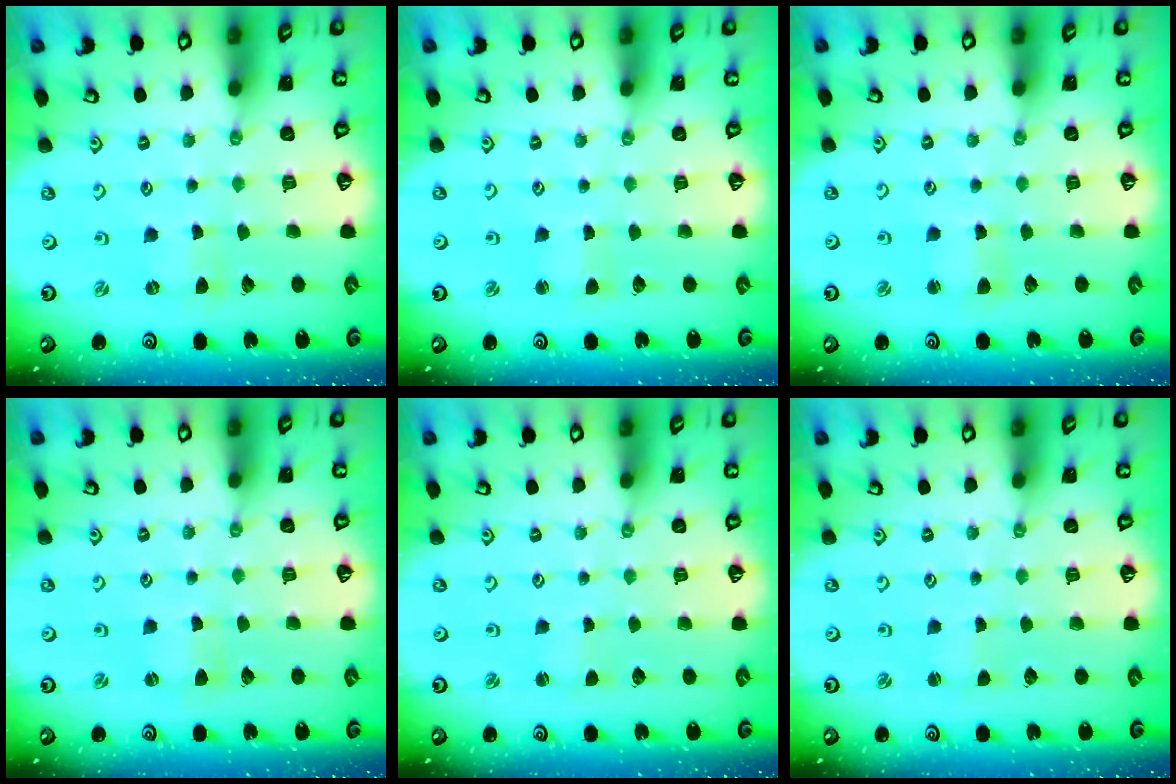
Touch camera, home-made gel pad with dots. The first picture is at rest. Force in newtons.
{"total": 1.3, "press": 1.3, "slide": 0.1}
{"total": 2.4, "press": 2.3, "slide": 0.4}
{"total": 0.0}
{"total": 0.0}
{"total": 0.0}